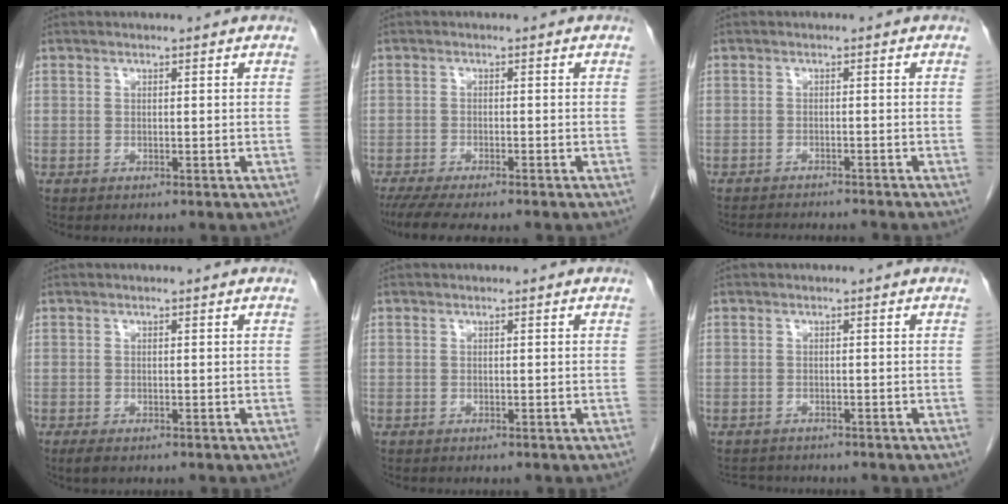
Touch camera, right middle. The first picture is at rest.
{"total": 8.2, "force": [-6.9, 0.7, 4.4], "torque": [-0.060, -0.016, -0.106]}
{"total": 6.4, "force": [-6.1, -0.2, 1.7], "torque": [-0.016, -0.006, -0.087]}
{"total": 1.5, "force": [-1.0, 0.5, 1.0], "torque": [-0.020, -0.003, -0.013]}
{"total": 0.0}
{"total": 3.1, "force": [-2.9, 1.0, 0.4], "torque": [-0.006, -0.008, -0.042]}